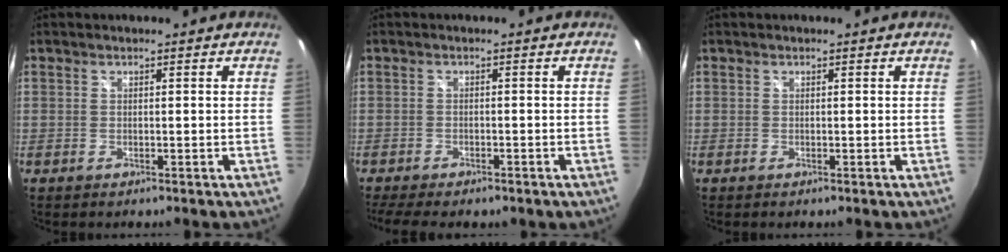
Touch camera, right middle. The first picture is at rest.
{"total": 7.3, "force": [-5.7, 2.4, 3.9], "torque": [-0.090, -0.027, -0.088]}
{"total": 0.0}